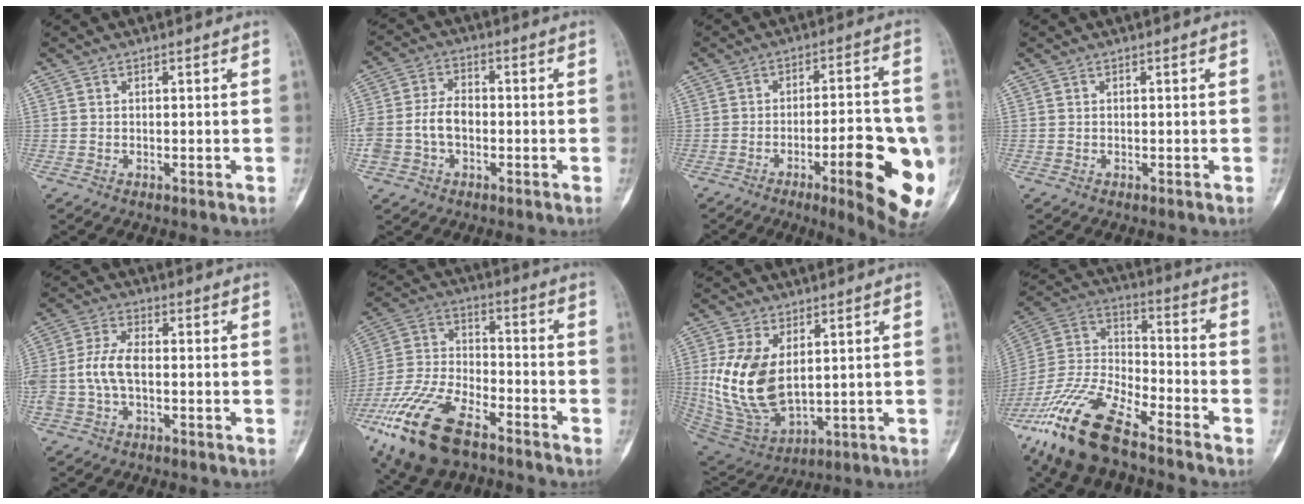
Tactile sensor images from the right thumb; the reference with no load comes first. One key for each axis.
{"total": 7.8, "fx": -1.4, "fy": 5.4, "fz": 5.5, "tx": -0.113, "ty": 0.027, "tz": -0.029}
{"total": 18.2, "fx": -5.8, "fy": 4.5, "fz": 16.7, "tx": -0.187, "ty": 0.011, "tz": -0.069}
{"total": 0.0}
{"total": 7.4, "fx": -0.9, "fy": 4.0, "fz": 6.1, "tx": -0.146, "ty": 0.023, "tz": -0.020}
{"total": 19.2, "fx": -11.7, "fy": 8.6, "fz": 12.5, "tx": -0.266, "ty": 0.038, "tz": -0.223}
{"total": 15.3, "fx": 2.5, "fy": 8.9, "fz": 12.2, "tx": -0.235, "ty": -0.017, "tz": 0.069}
{"total": 20.1, "fx": -14.1, "fy": 6.5, "fz": 12.8, "tx": -0.280, "ty": 0.043, "tz": -0.271}